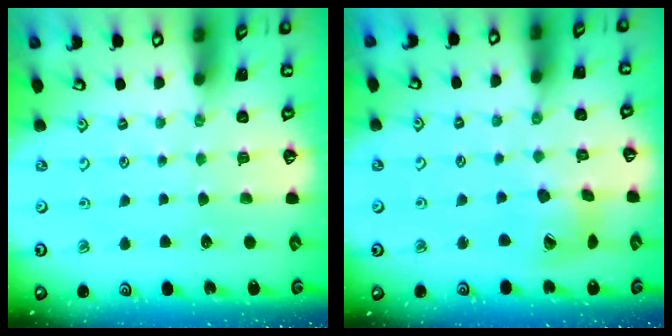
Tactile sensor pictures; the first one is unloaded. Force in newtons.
{"total": 12.9, "press": 12.8, "slide": 1.6}